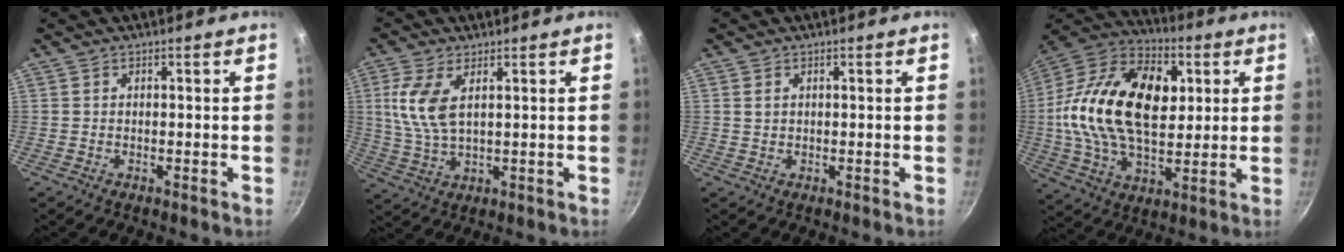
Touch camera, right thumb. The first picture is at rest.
{"total": 8.4, "force": [2.5, 3.9, 7.0], "torque": [-0.149, -0.008, 0.055]}
{"total": 1.2, "force": [0.5, 0.9, 0.6], "torque": [-0.011, 0.000, 0.009]}
{"total": 26.1, "force": [4.0, 15.9, 20.3], "torque": [-0.353, 0.015, 0.056]}